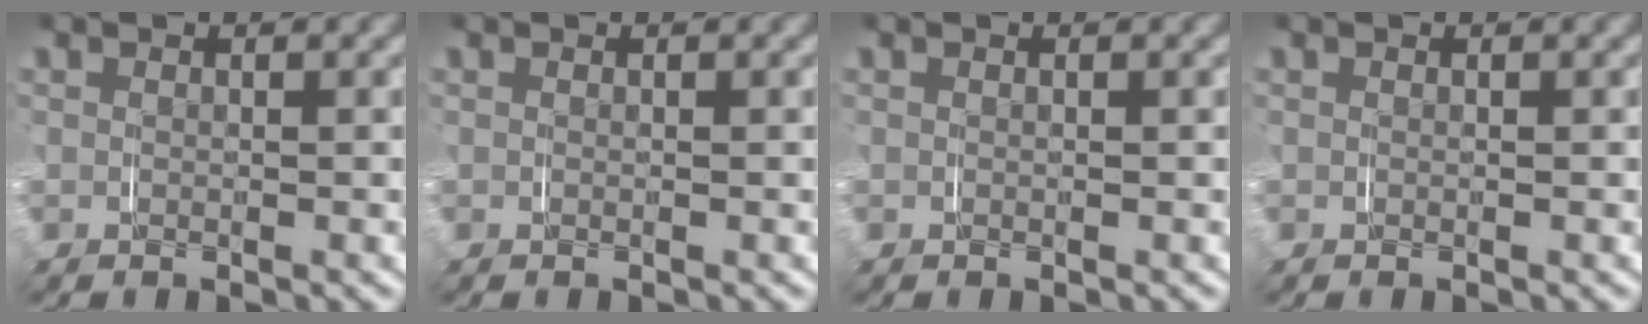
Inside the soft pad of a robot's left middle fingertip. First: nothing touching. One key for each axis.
{"total": 0.0}
{"total": 0.0}
{"total": 0.0}